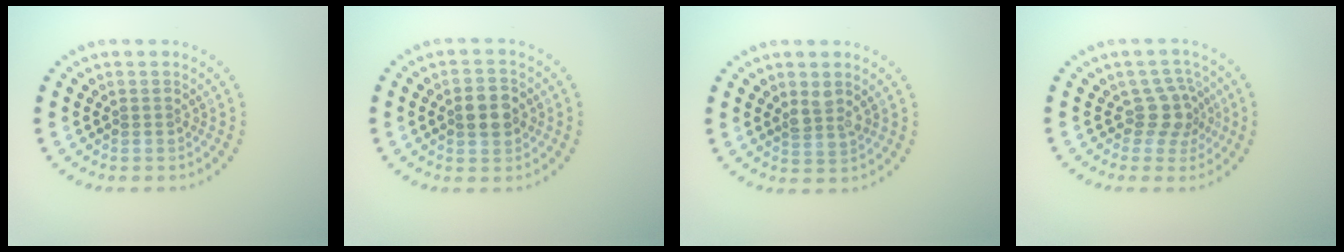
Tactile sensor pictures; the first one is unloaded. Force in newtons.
{"total": 3.4, "press": 3.4, "slide": 0.1}
{"total": 1.7, "press": 1.6, "slide": 0.6}
{"total": 2.9, "press": 2.2, "slide": 1.8}